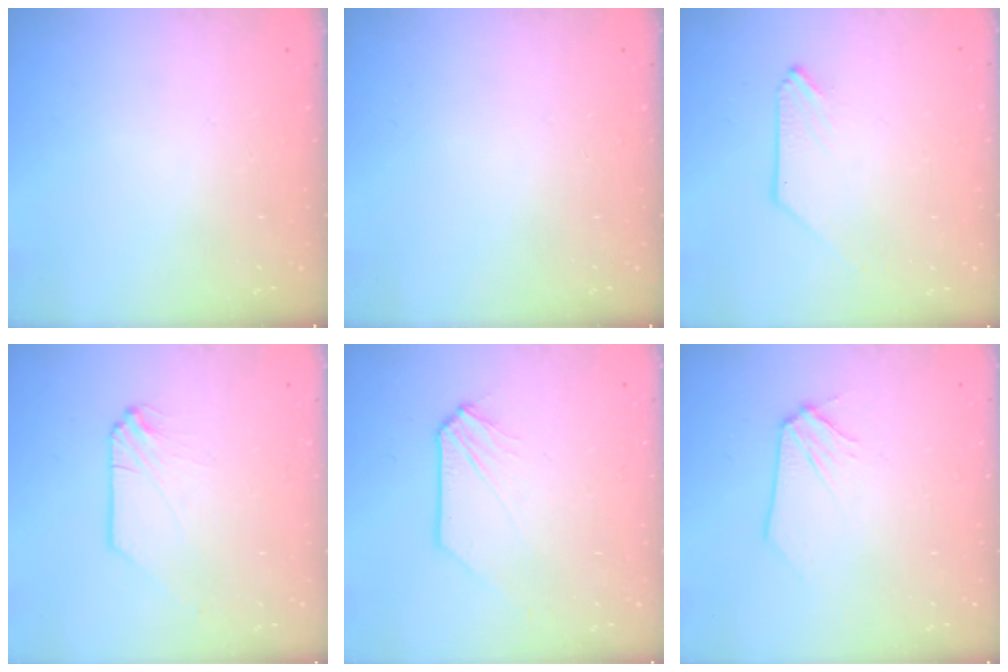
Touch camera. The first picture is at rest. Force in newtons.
{"total": 0.0}
{"total": 0.0}
{"total": 0.0}
{"total": 1.0, "press": 1.0, "slide": 0.1}
{"total": 0.6, "press": 0.6, "slide": 0.1}